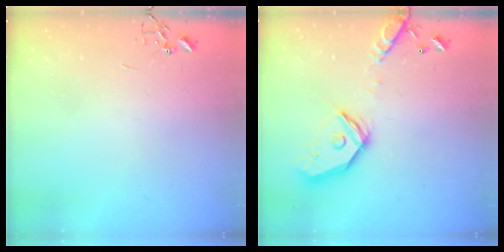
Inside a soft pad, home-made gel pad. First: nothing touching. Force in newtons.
{"total": 17.6, "press": 17.4, "slide": 2.7}